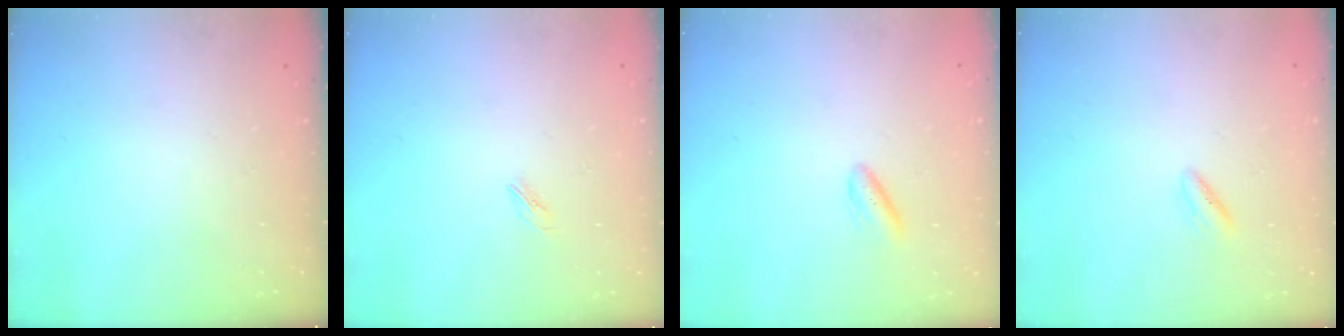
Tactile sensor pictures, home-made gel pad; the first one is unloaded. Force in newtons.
{"total": 1.7, "press": 1.7, "slide": 0.2}
{"total": 2.8, "press": 2.5, "slide": 1.3}
{"total": 1.6, "press": 1.4, "slide": 0.8}